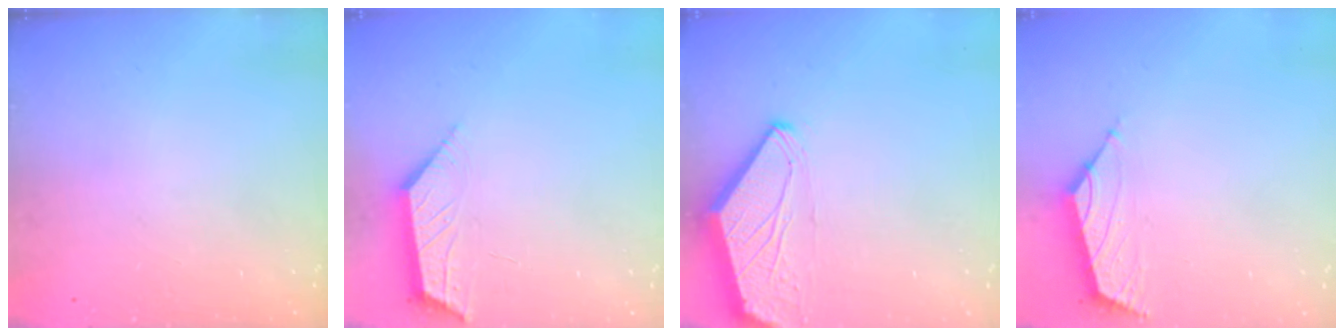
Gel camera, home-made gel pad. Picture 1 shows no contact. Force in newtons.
{"total": 2.3, "press": 2.2, "slide": 0.5}
{"total": 0.0}
{"total": 1.6, "press": 1.4, "slide": 0.6}